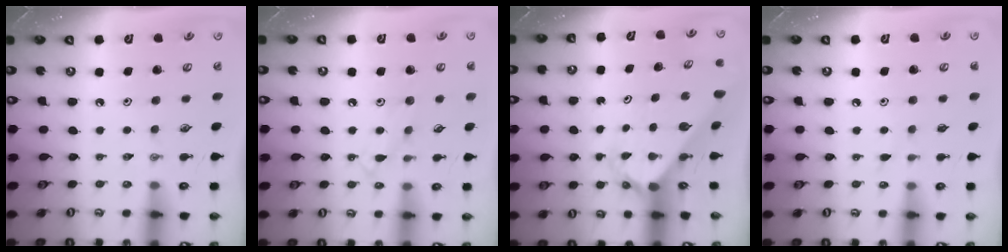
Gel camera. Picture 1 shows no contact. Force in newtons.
{"total": 8.1, "press": 8.1, "slide": 0.6}
{"total": 2.3, "press": 2.3, "slide": 0.2}
{"total": 5.2, "press": 5.1, "slide": 0.4}